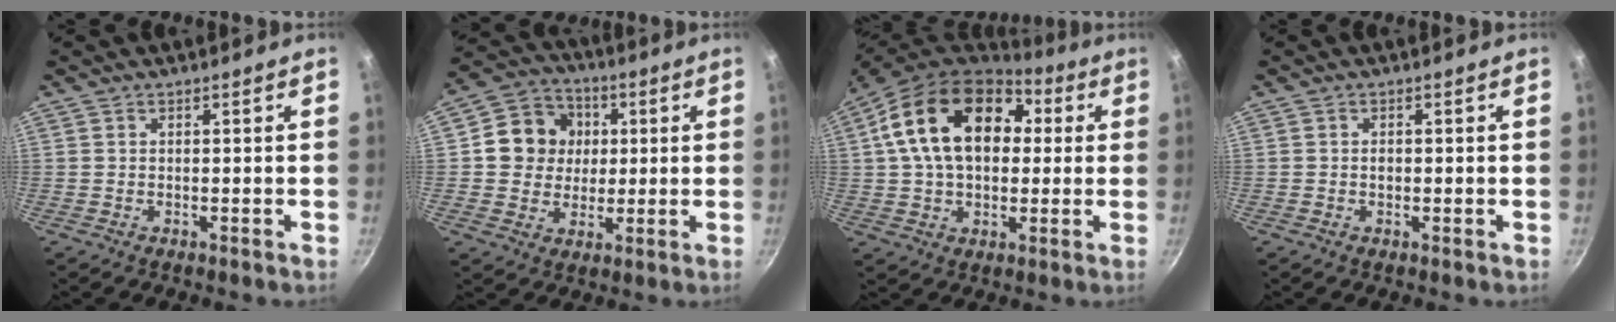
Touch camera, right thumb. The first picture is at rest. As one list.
[{"total": 11.4, "force": [1.9, 10.4, 4.4], "torque": [-0.042, 0.014, 0.023]}, {"total": 20.5, "force": [4.7, 13.8, 14.4], "torque": [-0.223, 0.020, 0.066]}, {"total": 0.9, "force": [-0.1, 0.7, 0.6], "torque": [-0.009, 0.002, -0.002]}]